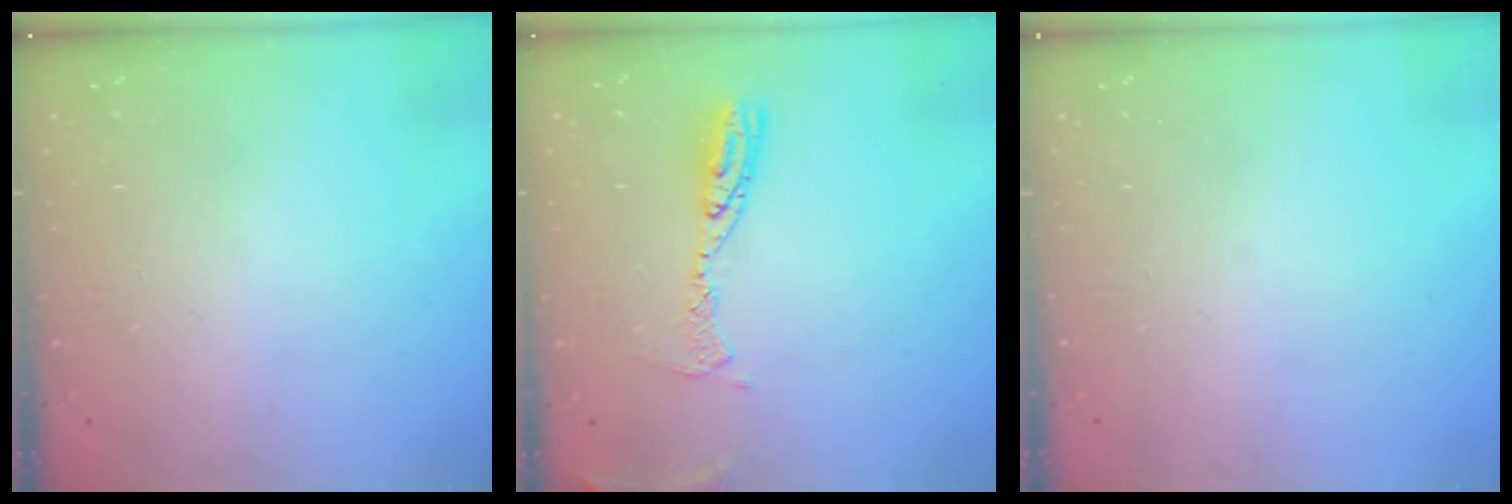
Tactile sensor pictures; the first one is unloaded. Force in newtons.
{"total": 9.5, "press": 9.4, "slide": 0.9}
{"total": 0.0}